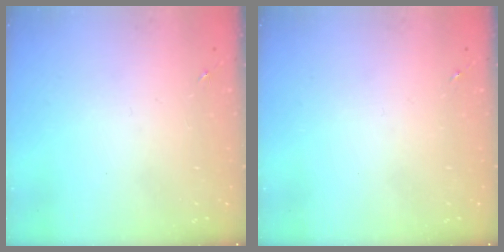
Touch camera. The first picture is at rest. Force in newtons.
{"total": 0.0}